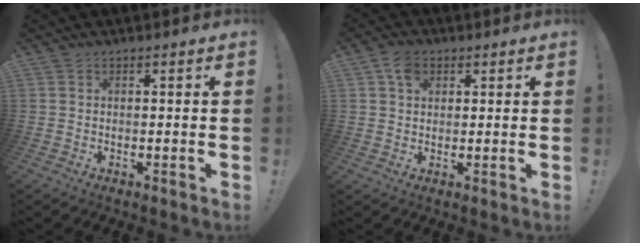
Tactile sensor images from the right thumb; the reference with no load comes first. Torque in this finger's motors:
{"motor_torque": [0.22, 0.11, -0.02, -0.19, 0.00]}